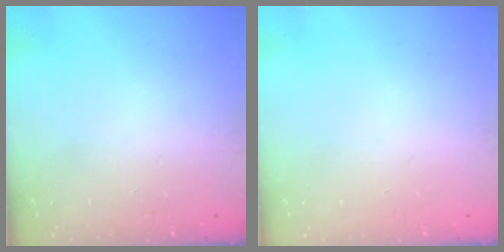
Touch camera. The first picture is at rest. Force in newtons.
{"total": 0.0}